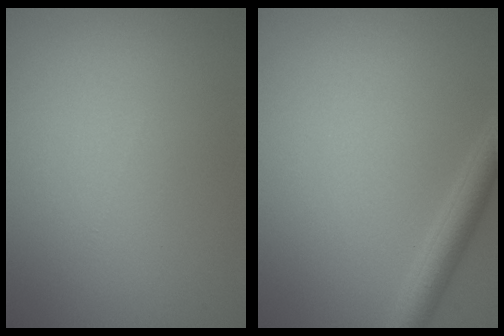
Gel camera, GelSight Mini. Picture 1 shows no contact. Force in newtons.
{"total": 2.7, "press": 2.7, "slide": 0.2}